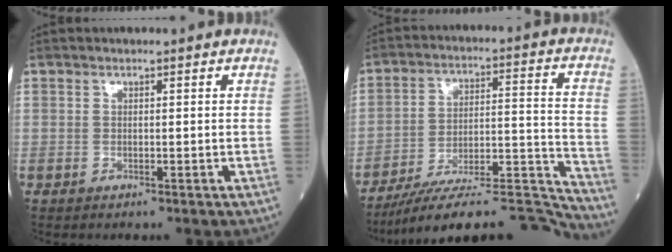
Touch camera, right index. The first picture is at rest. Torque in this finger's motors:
{"motor_torque": [-0.18, -0.61, 0.35, 0.13]}